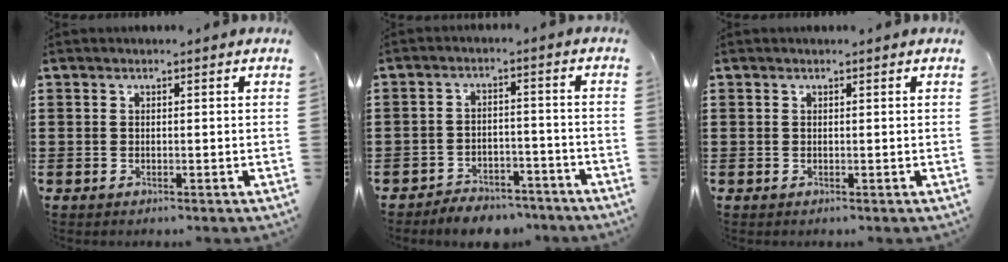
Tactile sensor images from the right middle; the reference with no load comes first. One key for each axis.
{"total": 4.5, "fx": -4.4, "fy": 0.8, "fz": -0.1, "tx": -0.004, "ty": 0.008, "tz": -0.093}
{"total": 0.0}